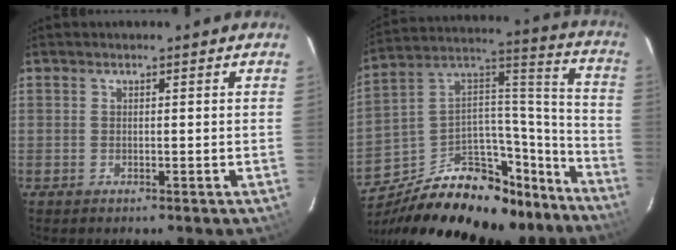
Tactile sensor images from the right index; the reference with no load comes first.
{"total": 30.4, "force": [-22.6, 14.7, 14.0], "torque": [-0.237, 0.078, -0.316]}